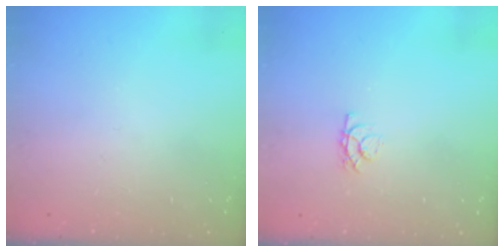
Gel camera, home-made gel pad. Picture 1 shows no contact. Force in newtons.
{"total": 4.2, "press": 4.2, "slide": 0.5}